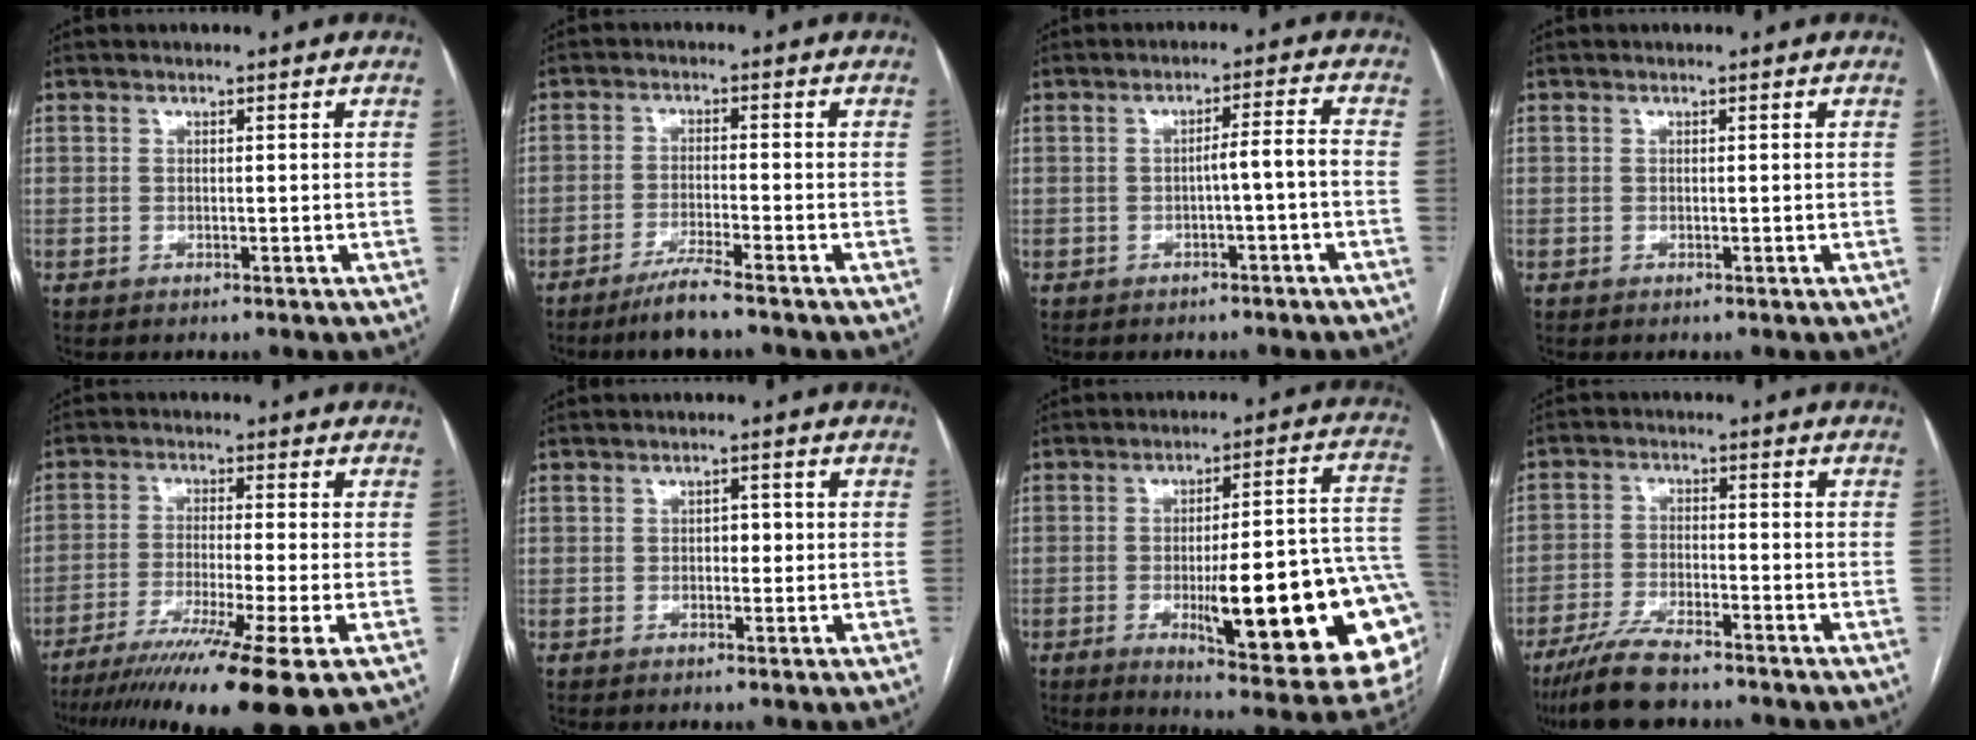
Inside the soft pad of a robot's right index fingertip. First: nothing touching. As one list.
[{"total": 5.0, "force": [-4.0, -0.5, 2.9], "torque": [-0.057, -0.014, -0.078]}, {"total": 3.6, "force": [-1.3, -0.3, 3.3], "torque": [-0.046, 0.013, -0.020]}, {"total": 0.0}, {"total": 15.3, "force": [-10.3, -1.3, 11.2], "torque": [-0.172, -0.044, -0.166]}, {"total": 1.7, "force": [-0.1, 1.1, 1.3], "torque": [-0.015, 0.007, -0.003]}, {"total": 26.0, "force": [-6.1, 4.2, 25.0], "torque": [-0.242, 0.000, -0.071]}, {"total": 7.0, "force": [-5.5, 1.7, 4.0], "torque": [-0.083, -0.014, -0.101]}]